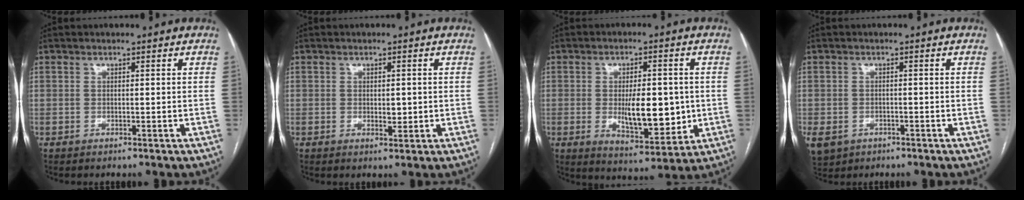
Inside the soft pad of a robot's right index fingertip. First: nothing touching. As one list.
[{"total": 2.0, "force": [-0.1, 1.0, 1.7], "torque": [-0.026, -0.002, 0.002]}, {"total": 10.5, "force": [-0.6, 4.1, 9.7], "torque": [-0.155, -0.011, 0.001]}, {"total": 10.7, "force": [-4.8, 8.7, 4.0], "torque": [-0.126, -0.007, -0.062]}]